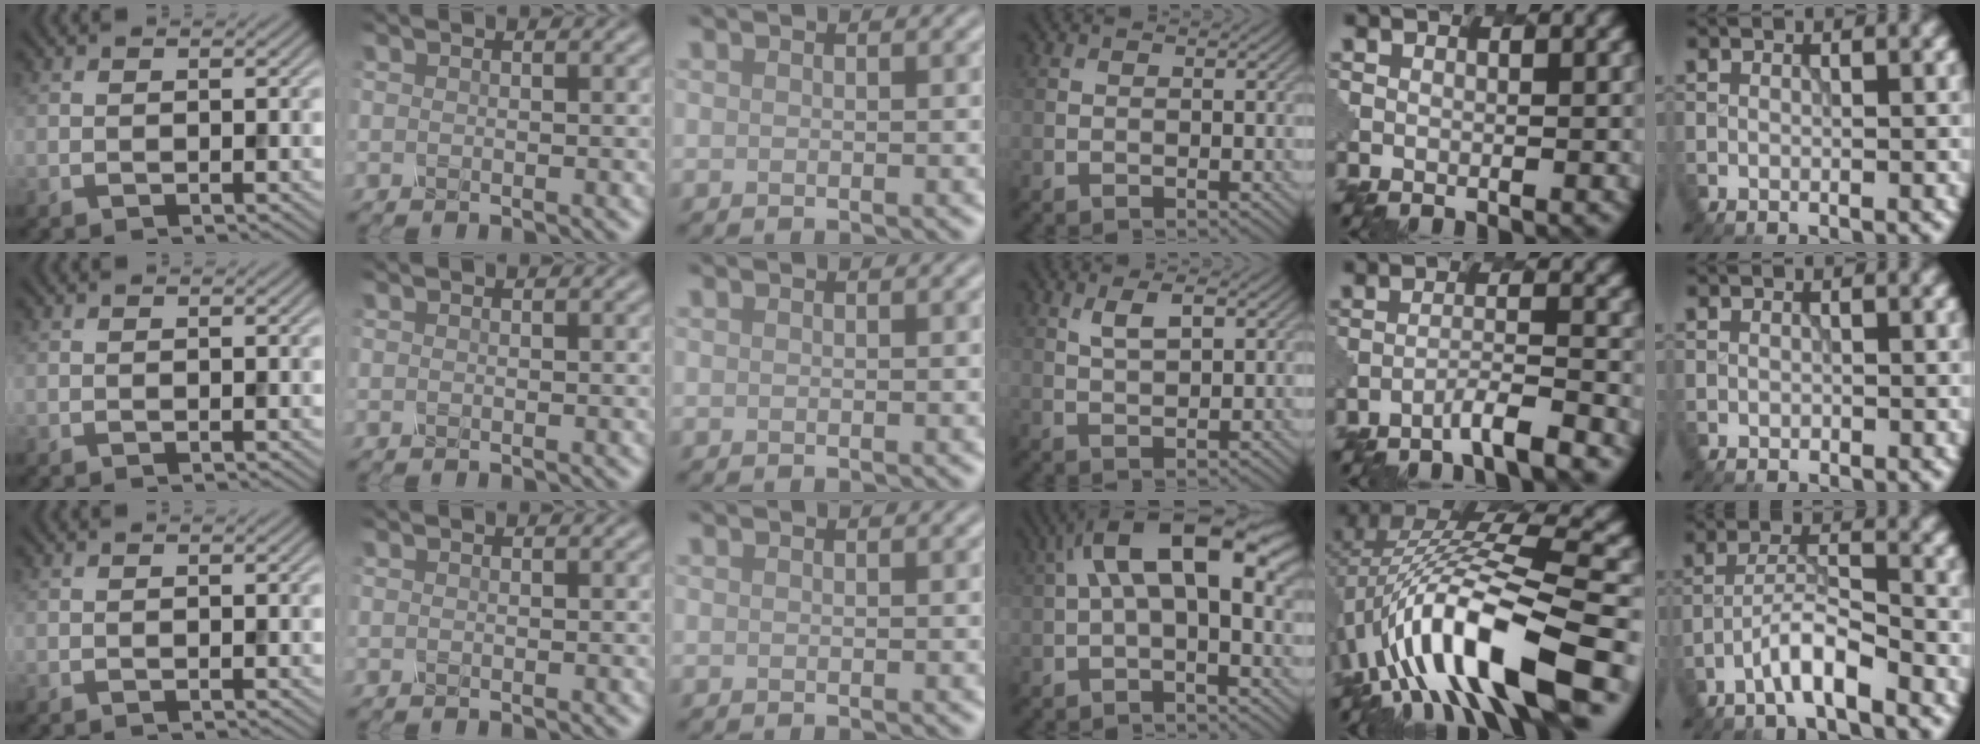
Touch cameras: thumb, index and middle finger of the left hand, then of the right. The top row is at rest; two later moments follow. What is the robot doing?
{"motion": "shake", "object": "salt shaker"}